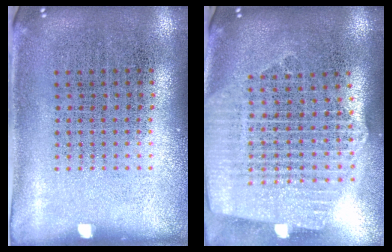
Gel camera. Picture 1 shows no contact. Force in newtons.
{"total": 2.6, "press": 2.2, "slide": 1.3}